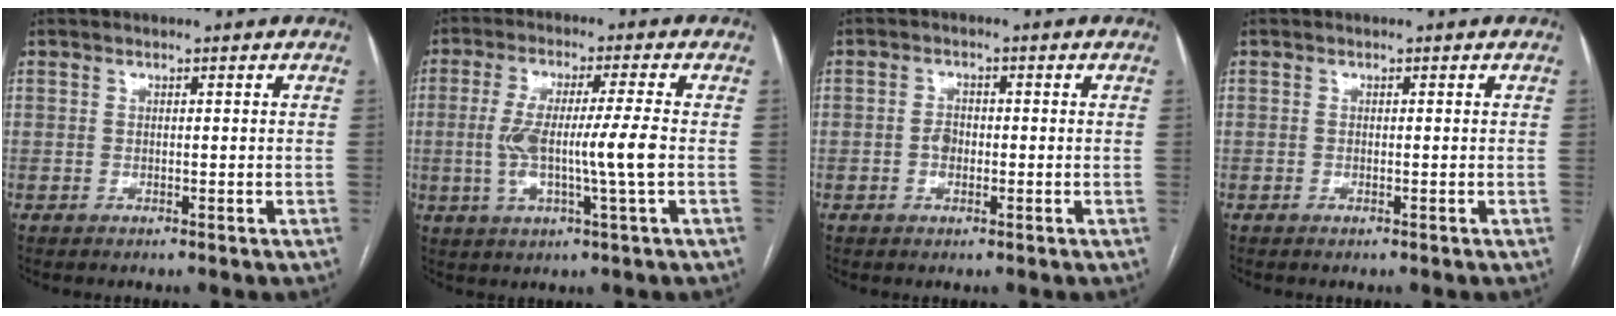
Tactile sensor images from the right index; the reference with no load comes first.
{"total": 9.5, "force": [-0.9, -0.1, 9.5], "torque": [-0.185, 0.002, -0.018]}
{"total": 2.3, "force": [-0.5, 1.6, 1.5], "torque": [-0.026, 0.005, -0.009]}
{"total": 0.0}